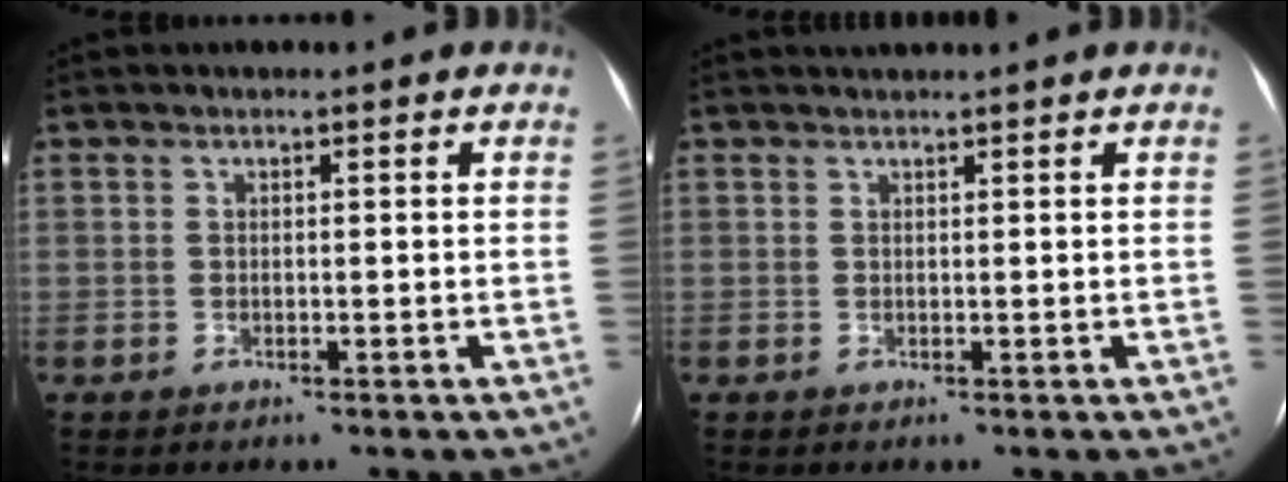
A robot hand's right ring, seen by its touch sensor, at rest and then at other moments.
{"total": 1.1, "force": [1.0, -0.3, 0.3], "torque": [-0.013, -0.003, 0.014]}